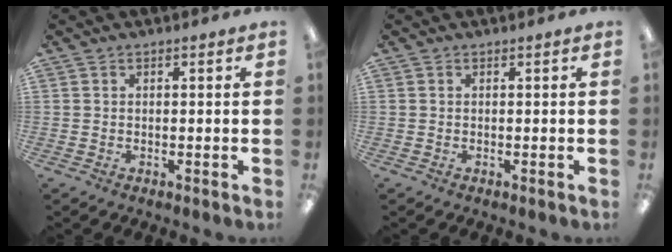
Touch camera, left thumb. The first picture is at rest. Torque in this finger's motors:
{"motor_torque": [0.00, 0.00, 0.01, -0.01, 0.00]}